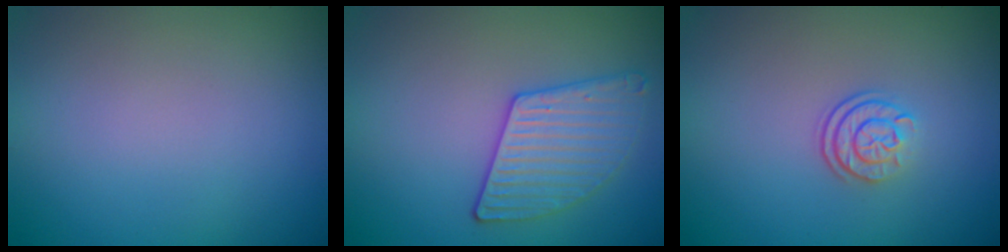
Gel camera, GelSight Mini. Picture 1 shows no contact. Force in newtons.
{"total": 3.0, "press": 2.9, "slide": 0.4}
{"total": 2.4, "press": 1.8, "slide": 1.6}